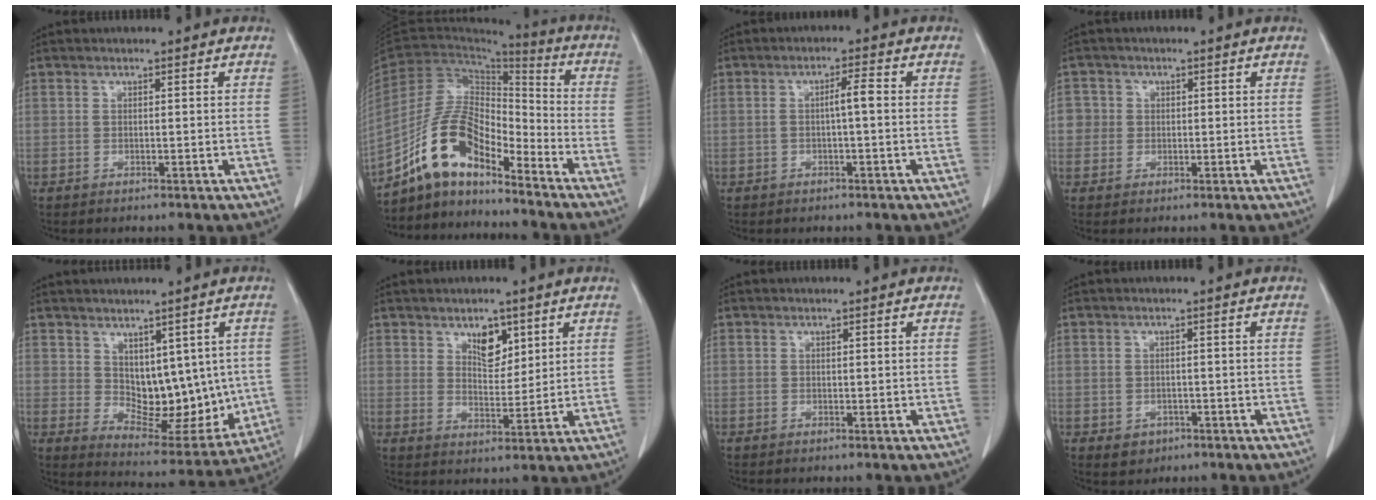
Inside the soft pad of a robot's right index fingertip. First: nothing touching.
{"total": 11.2, "force": [-8.8, 3.9, 5.8], "torque": [-0.118, 0.034, -0.161]}
{"total": 2.7, "force": [-0.1, 0.2, 2.7], "torque": [-0.048, 0.008, -0.001]}
{"total": 2.6, "force": [0.1, 2.6, 0.0], "torque": [0.015, 0.009, 0.000]}
{"total": 10.8, "force": [1.5, 6.4, 8.5], "torque": [-0.101, -0.003, 0.049]}
{"total": 5.0, "force": [2.9, 2.7, 3.1], "torque": [-0.046, -0.004, 0.052]}
{"total": 0.0}
{"total": 2.6, "force": [-1.0, 2.3, 0.7], "torque": [-0.006, 0.004, -0.006]}